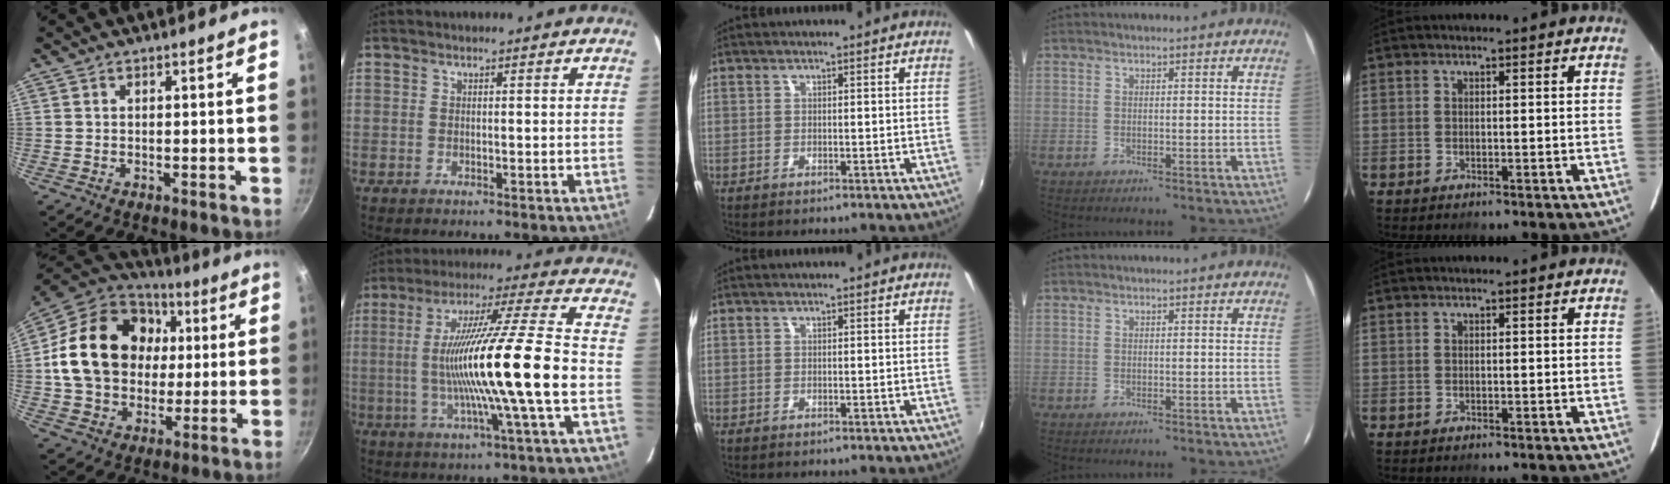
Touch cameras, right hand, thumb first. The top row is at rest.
{"thumb": {"total": 24.0, "force": [3.0, 18.8, 14.6], "torque": [-0.239, 0.026, 0.053]}, "index": {"total": 19.8, "force": [-2.5, -1.6, 19.6], "torque": [-0.343, -0.010, -0.043]}}